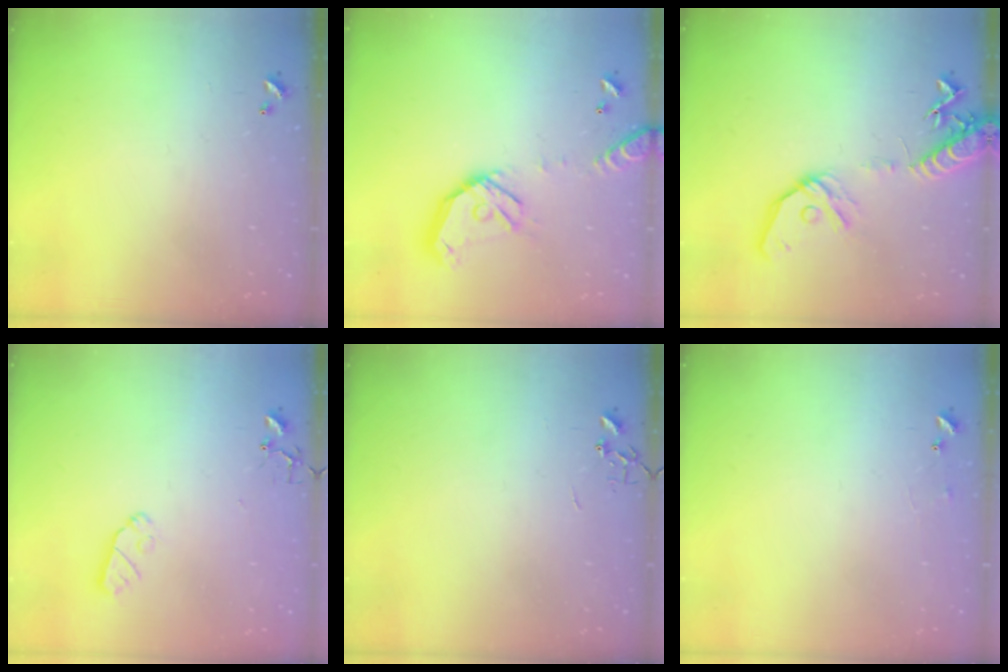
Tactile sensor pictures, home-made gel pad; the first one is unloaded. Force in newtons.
{"total": 16.2, "press": 16.0, "slide": 2.7}
{"total": 15.4, "press": 15.2, "slide": 2.8}
{"total": 6.6, "press": 6.6, "slide": 0.2}
{"total": 0.0}
{"total": 6.4, "press": 6.3, "slide": 0.5}